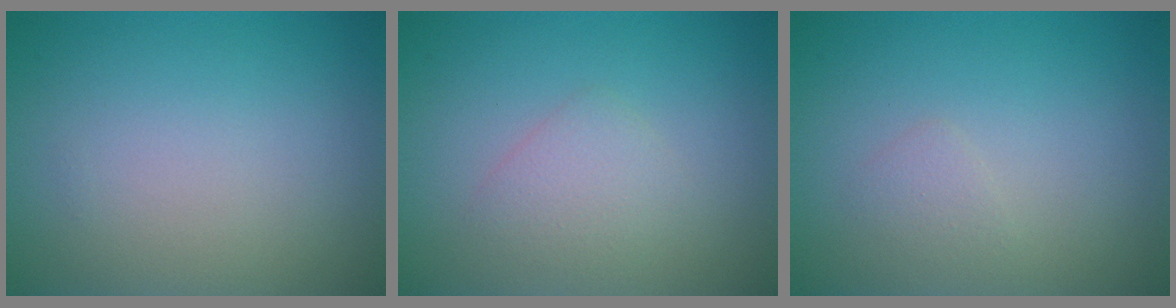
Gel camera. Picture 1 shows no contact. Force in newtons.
{"total": 1.8, "press": 1.8, "slide": 0.0}
{"total": 0.9, "press": 0.9, "slide": 0.0}